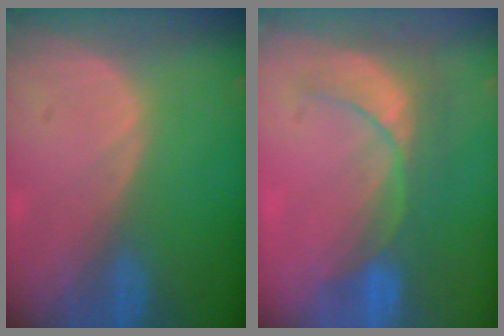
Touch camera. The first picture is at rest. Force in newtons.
{"total": 9.1, "press": 7.8, "slide": 4.7}